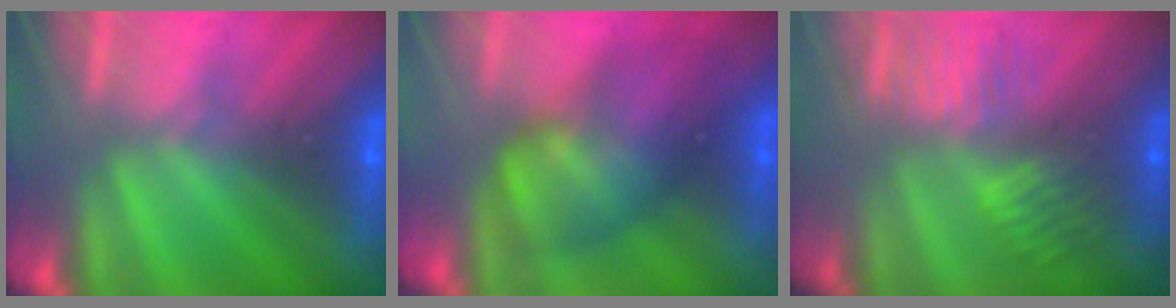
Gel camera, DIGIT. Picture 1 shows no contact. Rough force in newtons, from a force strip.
{"total": 6.0}
{"total": 8.7}